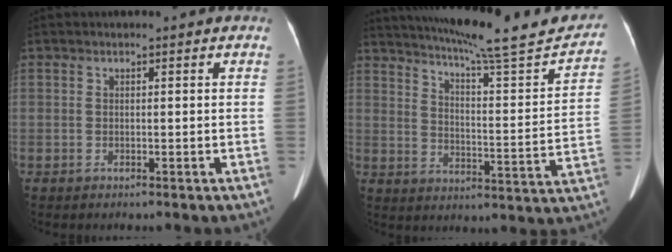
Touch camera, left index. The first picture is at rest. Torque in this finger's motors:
{"motor_torque": [0.29, -0.83, 0.06, 0.09]}